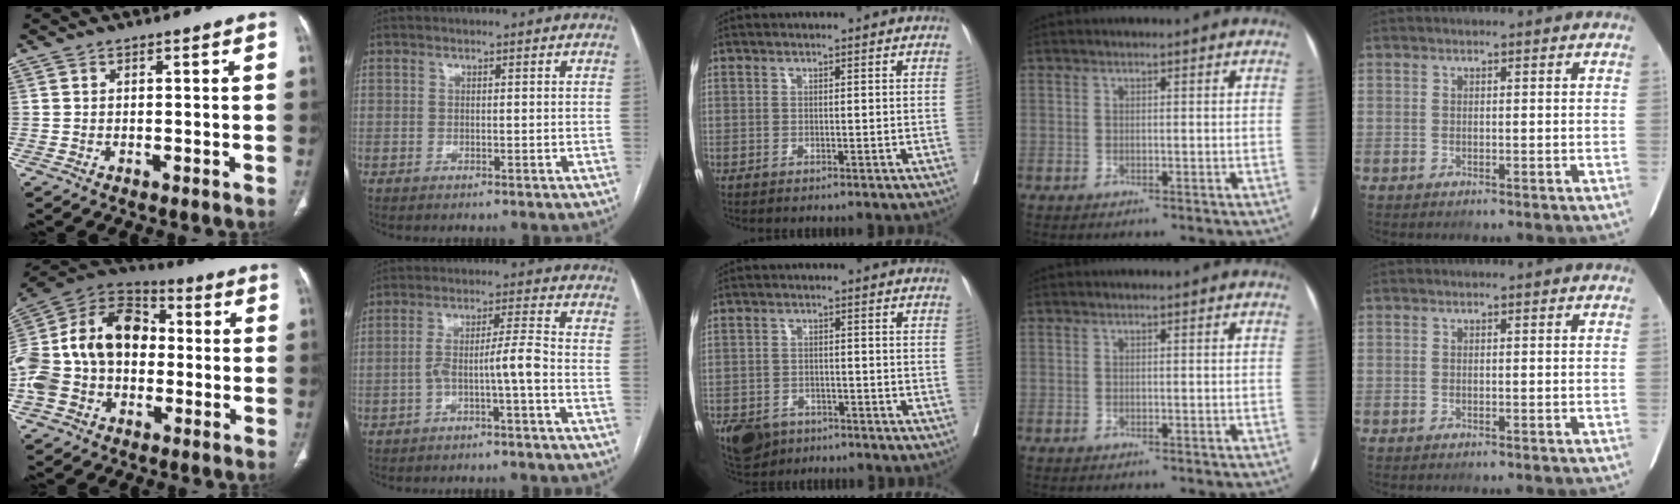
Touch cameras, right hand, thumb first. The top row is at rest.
{"thumb": {"total": 21.7, "force": [-0.9, 15.7, 15.0], "torque": [-0.301, 0.047, -0.020]}, "index": {"total": 5.4, "force": [-2.3, -0.5, 4.8], "torque": [-0.089, 0.022, -0.036]}, "middle": {"total": 7.2, "force": [-5.0, 4.5, 2.5], "torque": [-0.044, -0.001, -0.080]}}